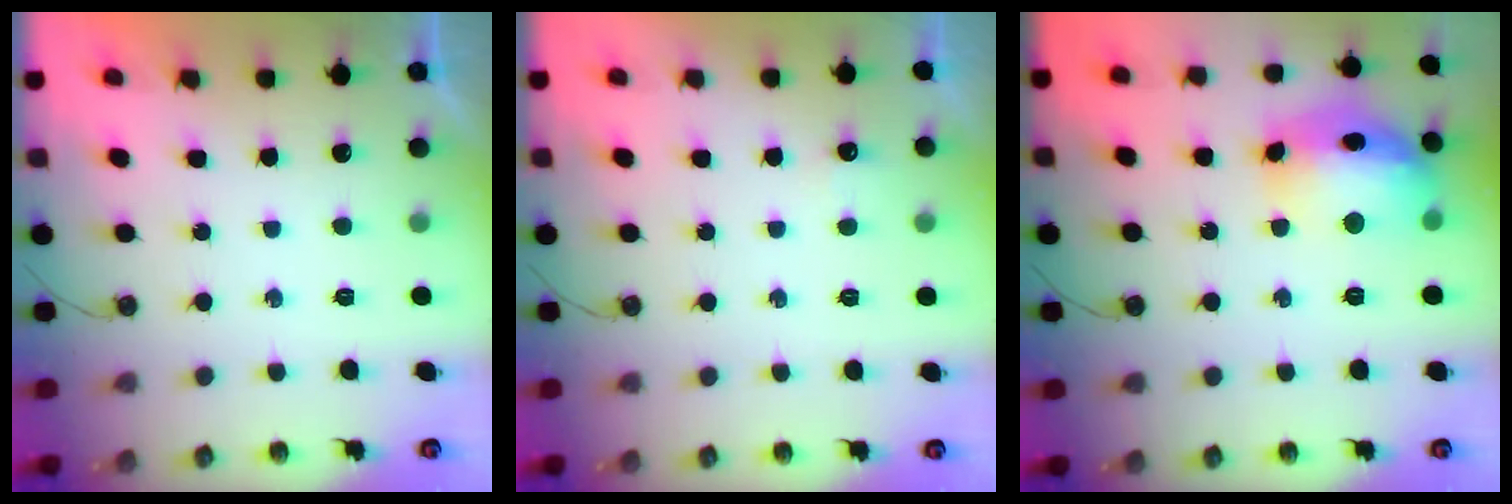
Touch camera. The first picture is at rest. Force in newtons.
{"total": 3.9, "press": 3.1, "slide": 2.4}
{"total": 17.9, "press": 17.8, "slide": 1.4}